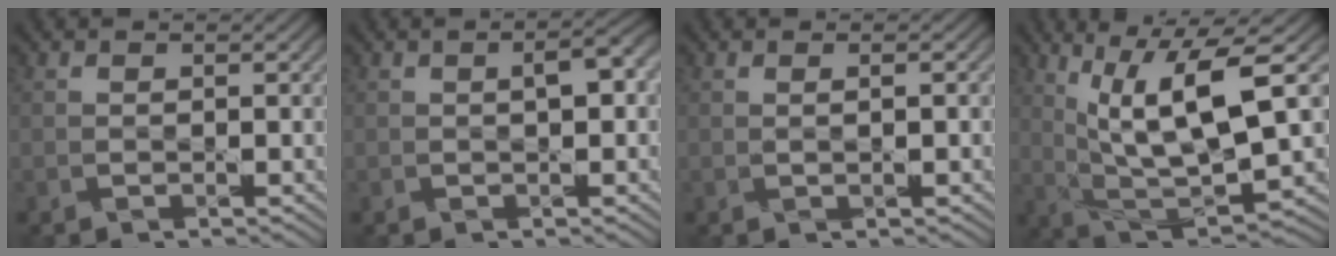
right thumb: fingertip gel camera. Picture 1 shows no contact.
{"total": 2.2, "force": [0.2, 0.9, 2.0], "torque": [-0.034, 0.000, 0.002]}
{"total": 0.8, "force": [0.3, -0.3, 0.7], "torque": [-0.017, 0.006, 0.005]}
{"total": 12.1, "force": [4.0, 3.5, 10.8], "torque": [-0.210, 0.004, 0.078]}